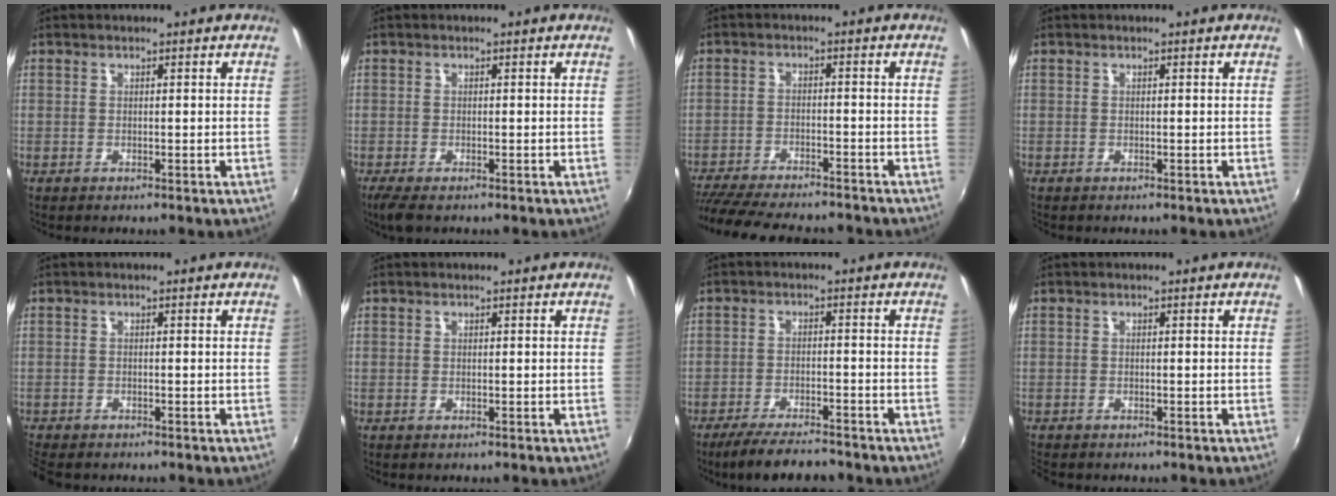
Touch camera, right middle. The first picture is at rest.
{"total": 3.1, "force": [-2.1, 0.7, 2.2], "torque": [-0.044, -0.016, -0.036]}
{"total": 16.9, "force": [-14.7, 3.4, 7.6], "torque": [-0.157, -0.029, -0.226]}
{"total": 0.0}
{"total": 3.5, "force": [-3.2, 1.1, 1.1], "torque": [-0.037, -0.019, -0.059]}
{"total": 0.0}
{"total": 8.7, "force": [-7.5, 1.6, 4.1], "torque": [-0.095, -0.016, -0.123]}
{"total": 1.6, "force": [-1.4, 0.5, 0.3], "torque": [-0.009, -0.010, -0.025]}